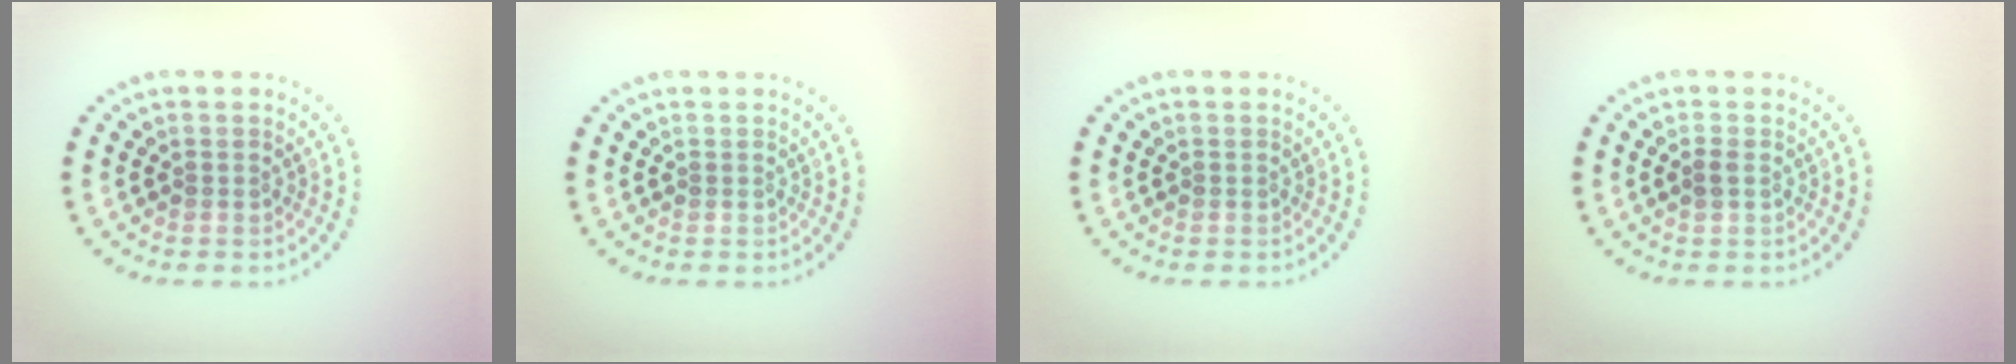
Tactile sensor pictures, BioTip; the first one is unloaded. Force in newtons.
{"total": 0.0}
{"total": 0.0}
{"total": 1.0, "press": 1.0, "slide": 0.2}